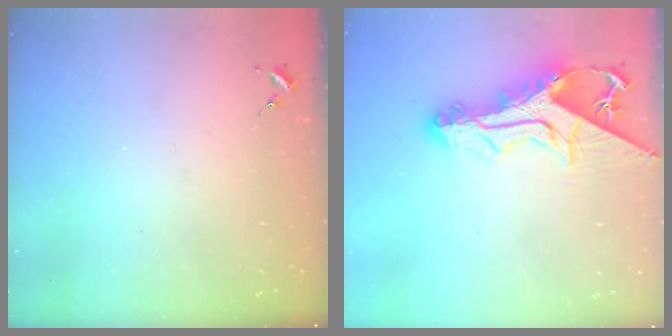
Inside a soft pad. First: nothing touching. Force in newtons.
{"total": 19.0, "press": 18.9, "slide": 1.7}